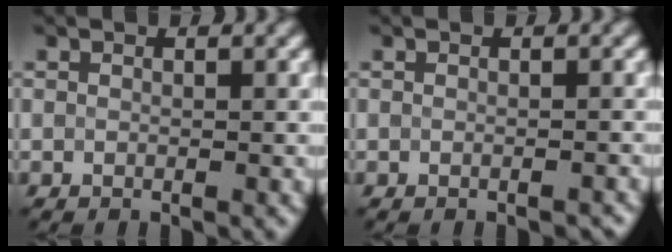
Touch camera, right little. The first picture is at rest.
{"total": 0.8, "force": [-0.7, 0.1, 0.3], "torque": [-0.004, 0.000, -0.011]}